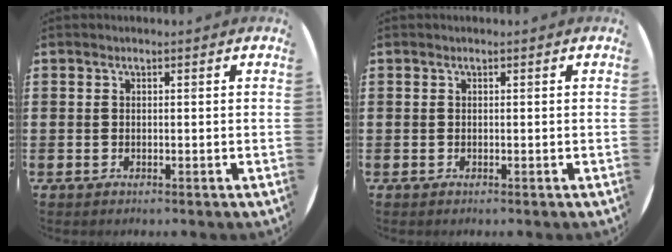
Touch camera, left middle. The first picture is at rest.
{"total": 0.0}